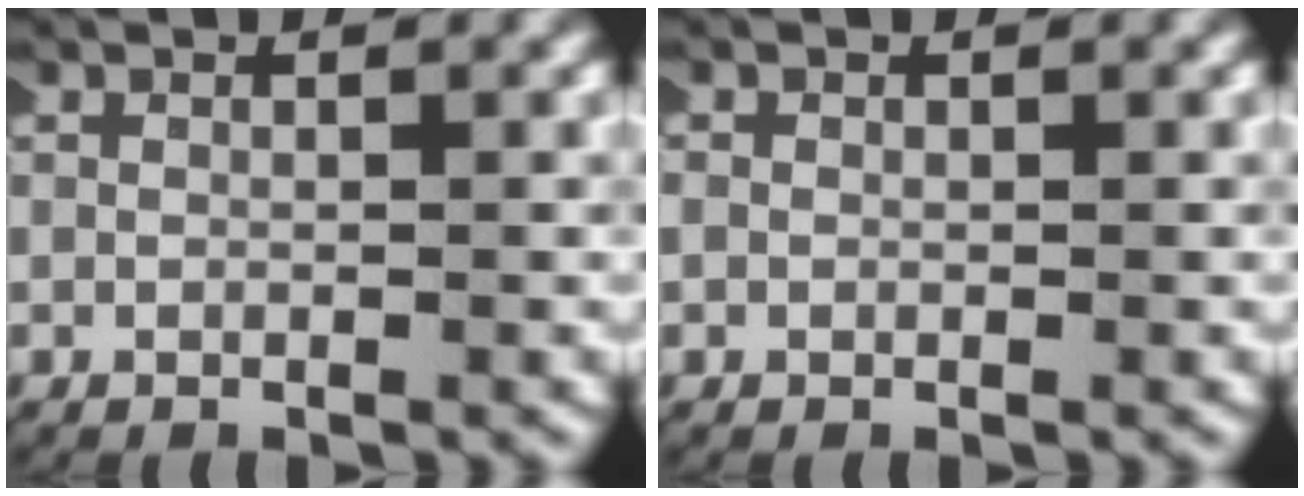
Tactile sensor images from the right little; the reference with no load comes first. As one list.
[{"total": 1.3, "force": [0.1, 1.3, 0.4], "torque": [-0.014, 0.002, -0.003]}]